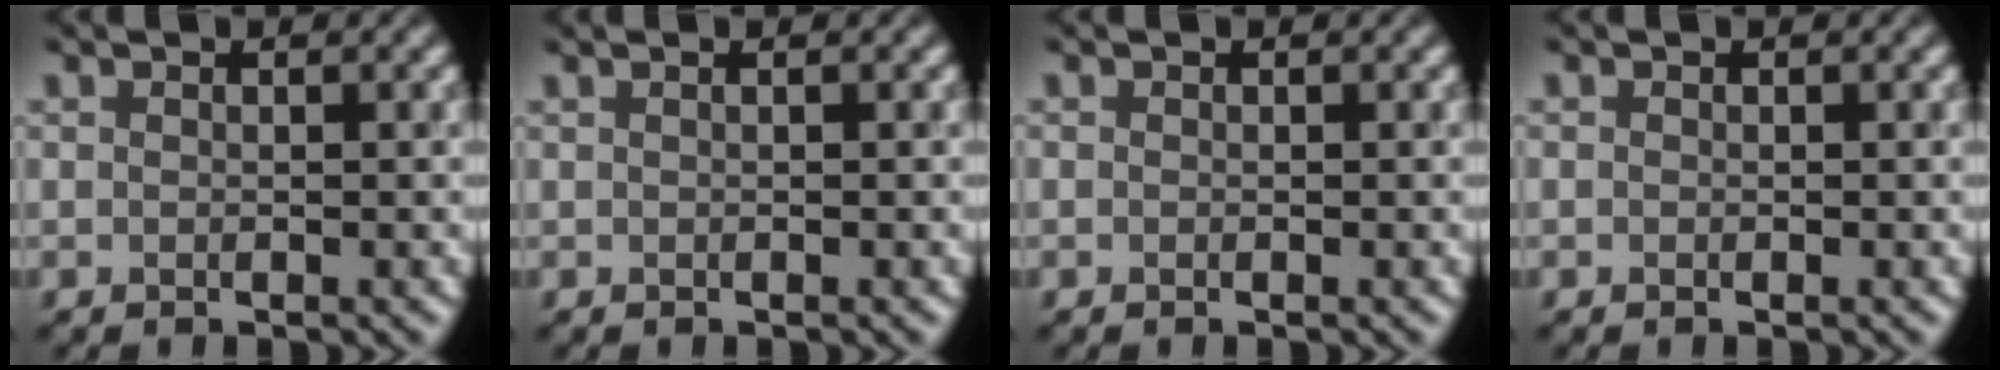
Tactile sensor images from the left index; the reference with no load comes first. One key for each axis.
{"total": 1.0, "fx": 0.4, "fy": 0.6, "fz": 0.7, "tx": 0.006, "ty": 0.001, "tz": -0.010}
{"total": 0.0}
{"total": 0.0}